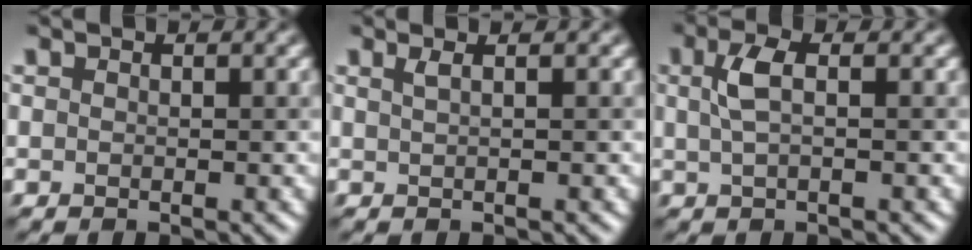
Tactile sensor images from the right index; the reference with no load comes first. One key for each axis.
{"total": 1.4, "fx": 0.6, "fy": 0.7, "fz": 1.0, "tx": -0.005, "ty": 0.008, "tz": 0.007}
{"total": 2.3, "fx": 0.5, "fy": 0.8, "fz": 2.1, "tx": -0.045, "ty": 0.012, "tz": 0.012}